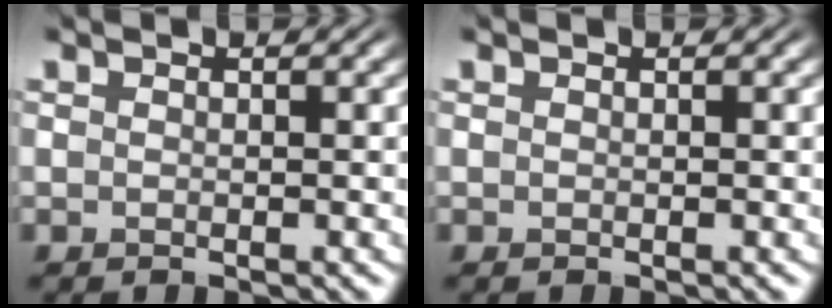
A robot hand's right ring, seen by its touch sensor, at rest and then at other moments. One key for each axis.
{"total": 0.0}